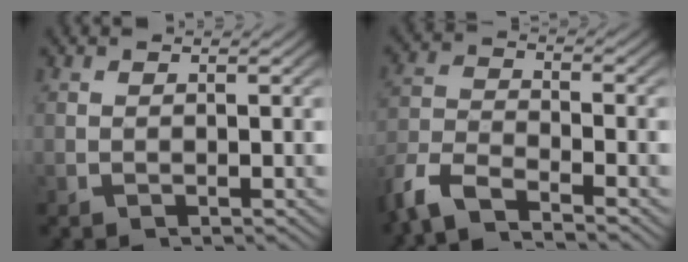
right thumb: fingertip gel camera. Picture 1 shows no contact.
{"total": 7.3, "force": [-5.1, 3.8, 3.5], "torque": [-0.079, -0.020, -0.087]}